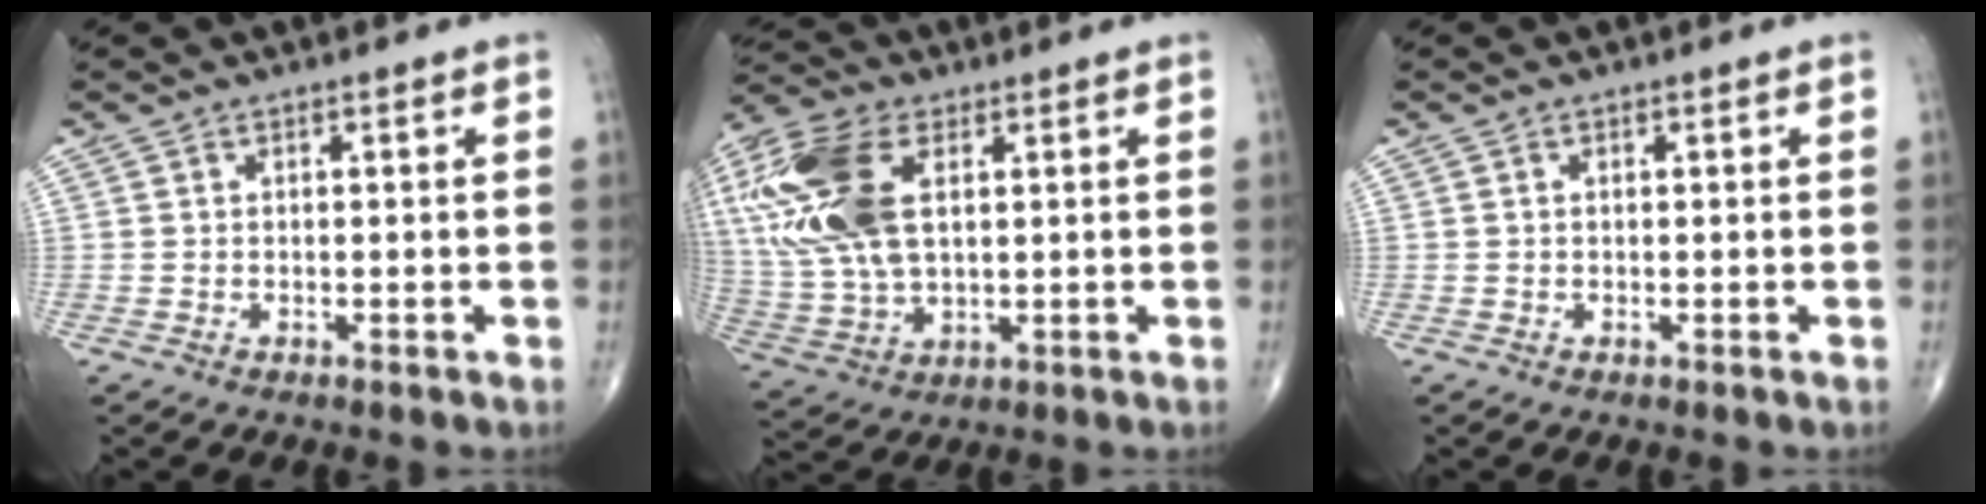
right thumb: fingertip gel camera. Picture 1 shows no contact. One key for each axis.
{"total": 22.0, "fx": 6.2, "fy": 12.1, "fz": 17.3, "tx": -0.401, "ty": -0.005, "tz": 0.119}
{"total": 0.0}